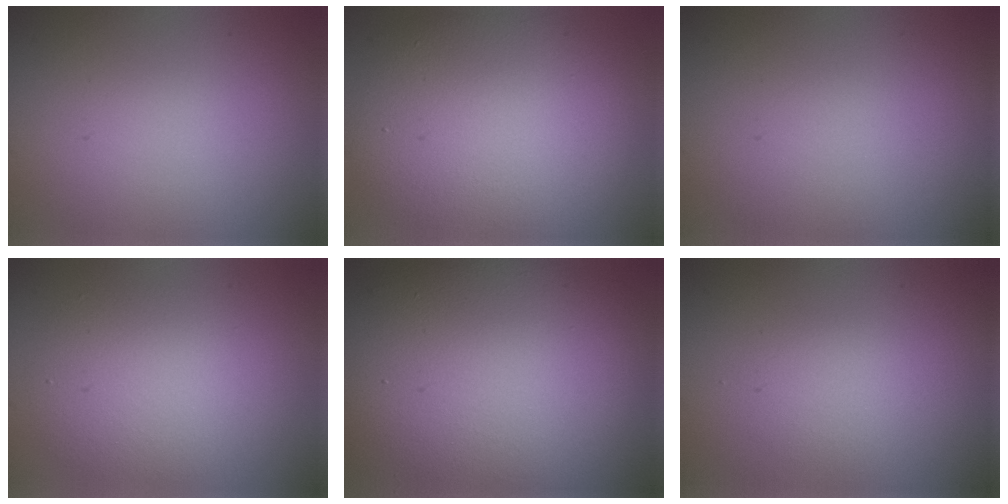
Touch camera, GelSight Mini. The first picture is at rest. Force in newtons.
{"total": 10.4, "press": 10.4, "slide": 0.5}
{"total": 0.0}
{"total": 4.7, "press": 4.6, "slide": 0.4}
{"total": 14.8, "press": 14.8, "slide": 0.7}
{"total": 1.6, "press": 1.6, "slide": 0.1}